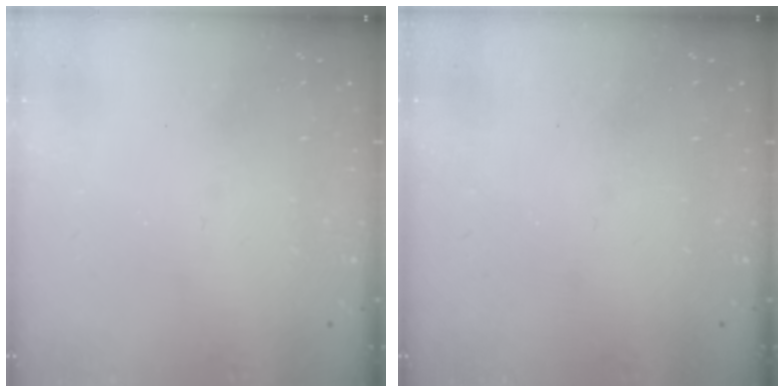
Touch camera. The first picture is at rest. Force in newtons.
{"total": 0.0}